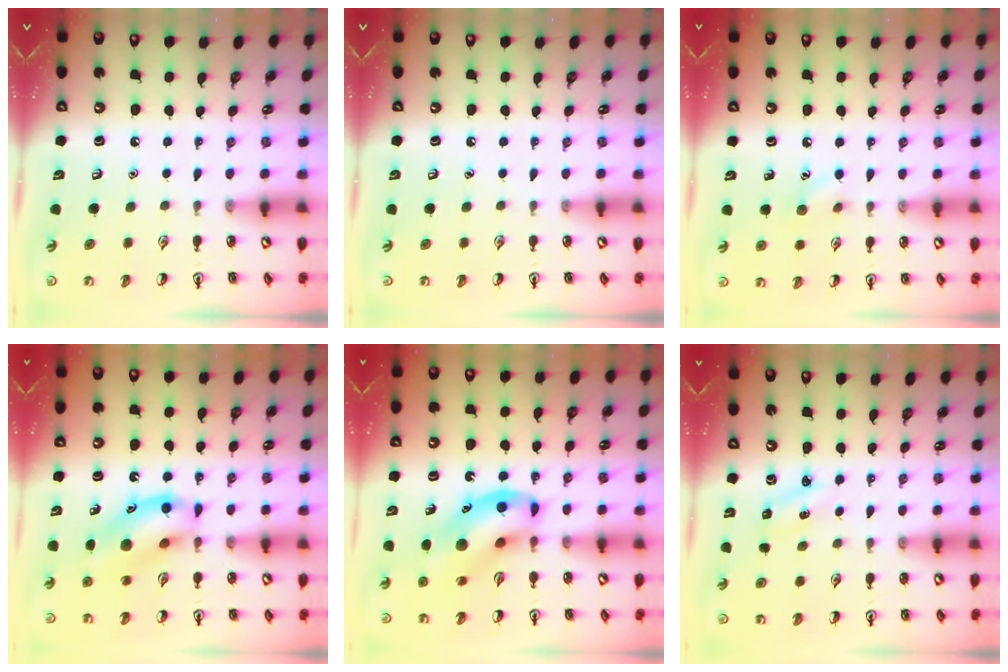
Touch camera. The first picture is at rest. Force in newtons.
{"total": 0.0}
{"total": 5.7, "press": 5.4, "slide": 1.8}
{"total": 13.9, "press": 13.7, "slide": 2.6}
{"total": 14.1, "press": 13.7, "slide": 3.2}
{"total": 1.8, "press": 1.7, "slide": 0.7}